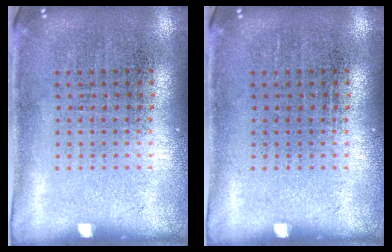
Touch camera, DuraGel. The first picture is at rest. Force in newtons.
{"total": 0.0}